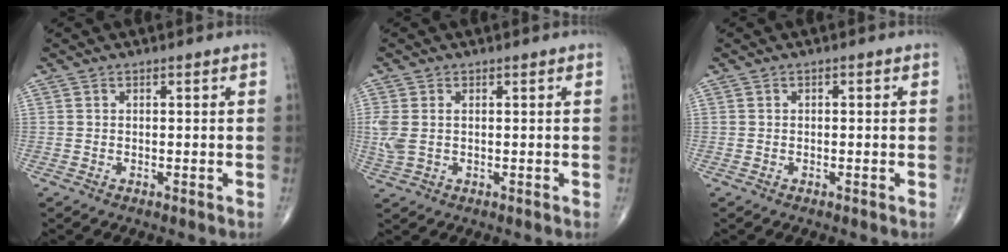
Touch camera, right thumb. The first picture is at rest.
{"total": 4.4, "force": [0.2, 2.8, 3.4], "torque": [-0.104, 0.010, 0.009]}
{"total": 0.0}